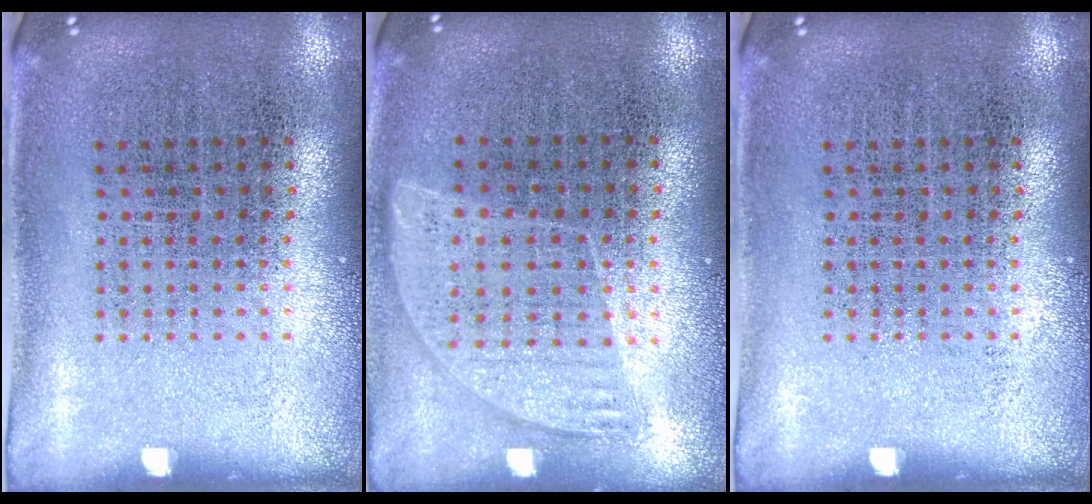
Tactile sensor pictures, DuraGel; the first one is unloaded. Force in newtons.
{"total": 0.9, "press": 0.8, "slide": 0.4}
{"total": 0.0}